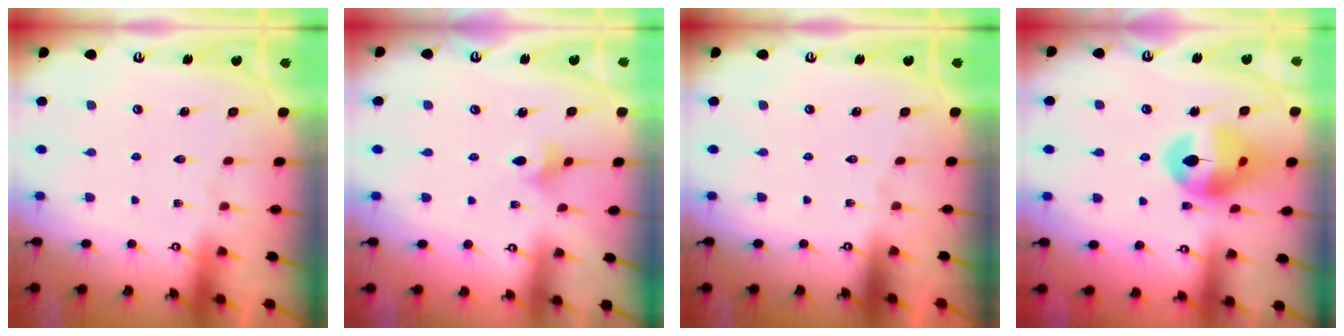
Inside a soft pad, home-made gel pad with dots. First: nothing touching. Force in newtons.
{"total": 3.6, "press": 3.5, "slide": 0.8}
{"total": 0.0}
{"total": 15.6, "press": 15.4, "slide": 2.1}